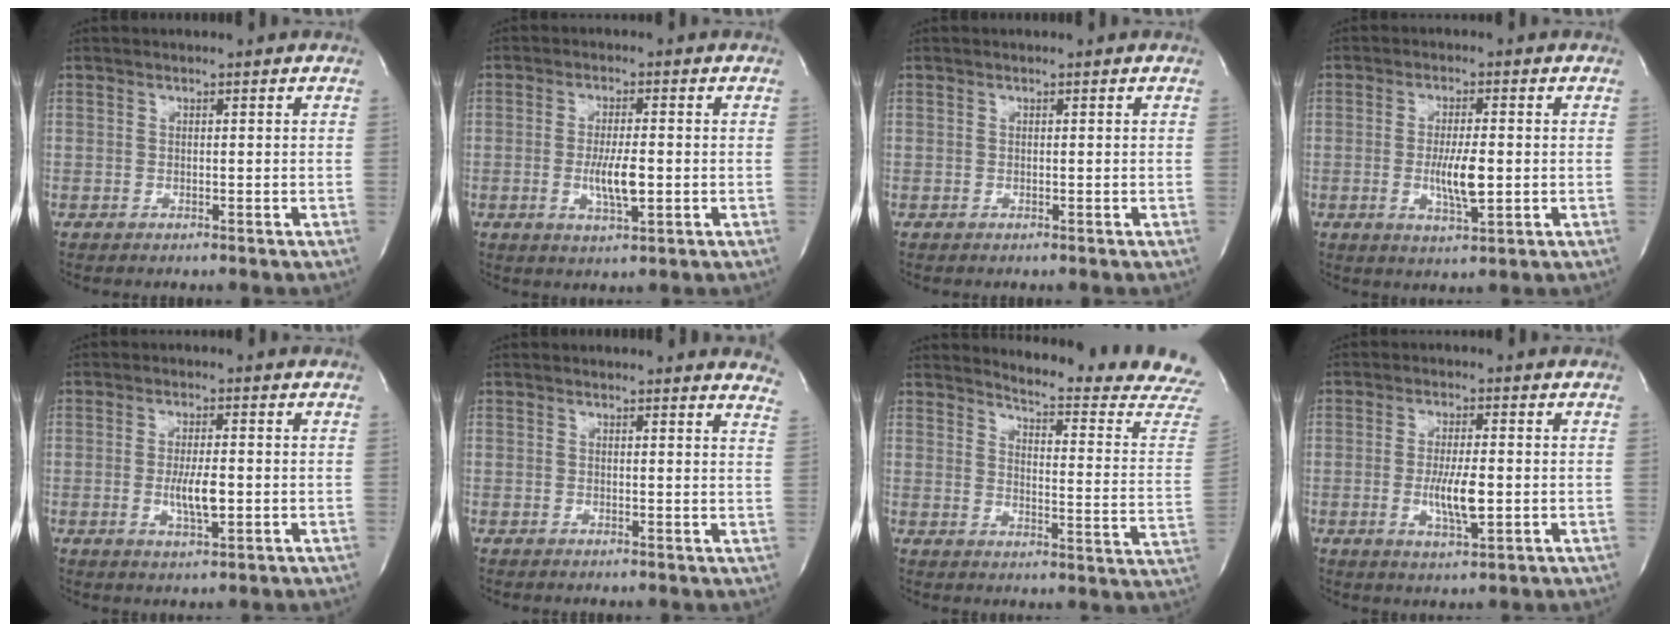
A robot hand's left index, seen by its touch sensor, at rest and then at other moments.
{"total": 5.4, "force": [-1.6, 0.9, 5.1], "torque": [-0.100, -0.014, -0.024]}
{"total": 0.0}
{"total": 5.9, "force": [-1.4, 1.0, 5.7], "torque": [-0.107, -0.016, -0.021]}
{"total": 4.8, "force": [-1.3, 0.9, 4.5], "torque": [-0.088, -0.012, -0.020]}
{"total": 8.7, "force": [8.5, 1.4, 1.4], "torque": [0.014, -0.041, 0.055]}
{"total": 17.1, "force": [16.8, -0.9, 3.3], "torque": [-0.046, -0.149, 0.179]}
{"total": 6.0, "force": [-1.5, 1.0, 5.8], "torque": [-0.111, -0.016, -0.024]}